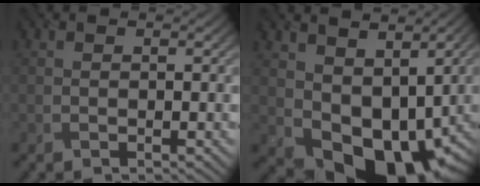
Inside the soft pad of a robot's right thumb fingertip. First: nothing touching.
{"total": 12.1, "force": [1.2, 8.8, 8.3], "torque": [-0.140, -0.034, 0.039]}